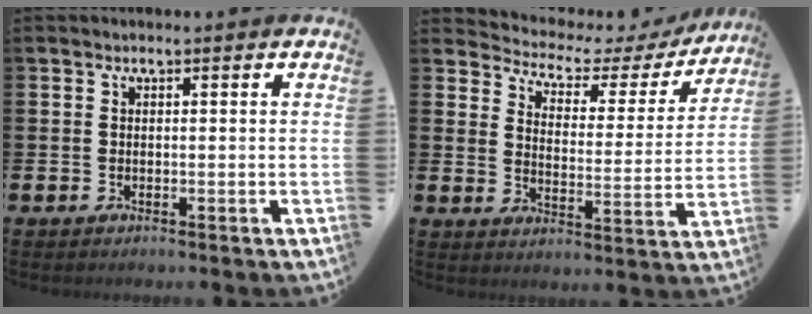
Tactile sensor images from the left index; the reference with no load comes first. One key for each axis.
{"total": 3.7, "fx": 3.1, "fy": 2.0, "fz": 0.8, "tx": -0.044, "ty": -0.023, "tz": 0.041}